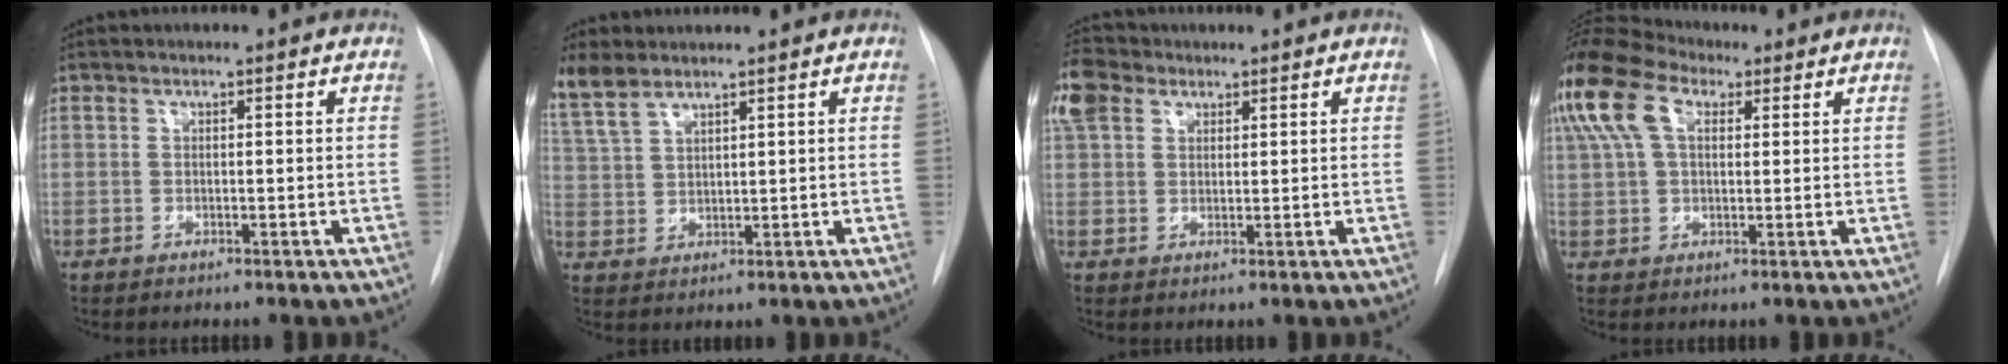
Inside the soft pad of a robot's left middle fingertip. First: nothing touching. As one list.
[{"total": 6.8, "force": [5.7, 2.4, 3.0], "torque": [-0.076, 0.012, 0.127]}, {"total": 6.1, "force": [3.5, 4.0, 2.9], "torque": [-0.083, 0.027, 0.073]}, {"total": 17.5, "force": [8.2, 10.6, 11.3], "torque": [-0.295, 0.075, 0.150]}]